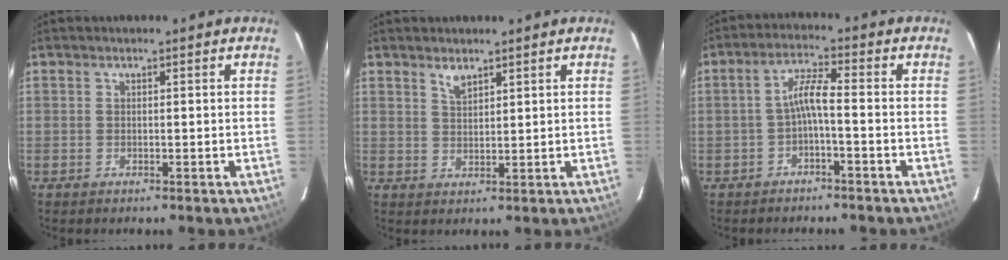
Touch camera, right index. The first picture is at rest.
{"total": 2.5, "force": [2.0, 0.9, 1.3], "torque": [-0.023, 0.000, 0.038]}
{"total": 4.0, "force": [-1.7, 0.2, 3.7], "torque": [-0.083, 0.013, -0.030]}